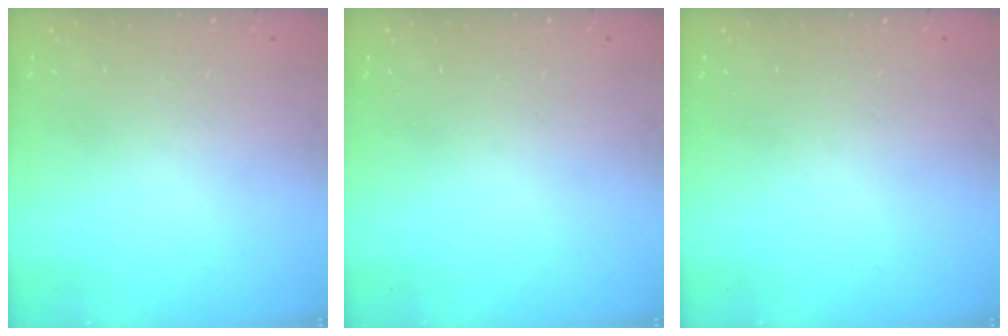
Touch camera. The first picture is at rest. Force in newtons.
{"total": 0.0}
{"total": 0.0}